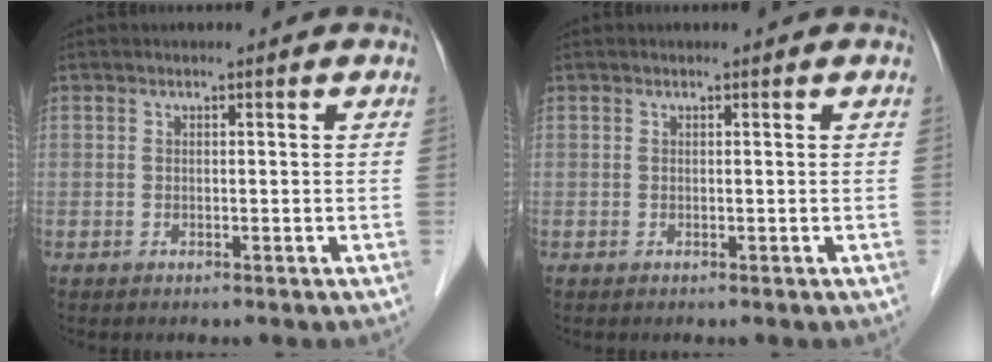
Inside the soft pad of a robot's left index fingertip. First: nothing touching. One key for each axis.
{"total": 0.0}